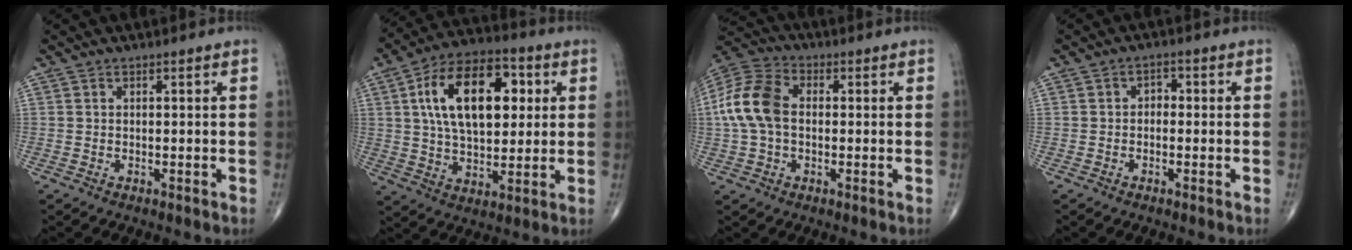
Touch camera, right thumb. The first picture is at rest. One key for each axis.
{"total": 19.6, "fx": 4.6, "fy": 10.8, "fz": 15.6, "tx": -0.234, "ty": 0.009, "tz": 0.073}
{"total": 11.9, "fx": 0.3, "fy": 7.9, "fz": 8.9, "tx": -0.191, "ty": 0.030, "tz": -0.003}
{"total": 1.9, "fx": -0.3, "fy": 1.5, "fz": 1.2, "tx": -0.006, "ty": 0.010, "tz": -0.014}